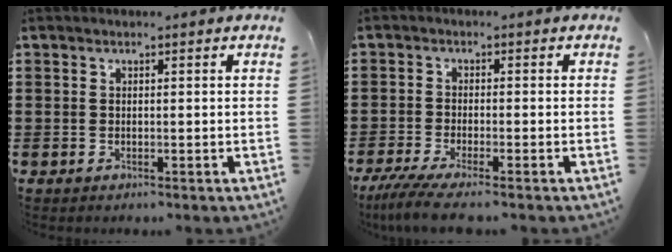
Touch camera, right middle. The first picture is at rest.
{"total": 3.7, "force": [-3.0, -0.1, 2.2], "torque": [-0.059, -0.018, -0.063]}